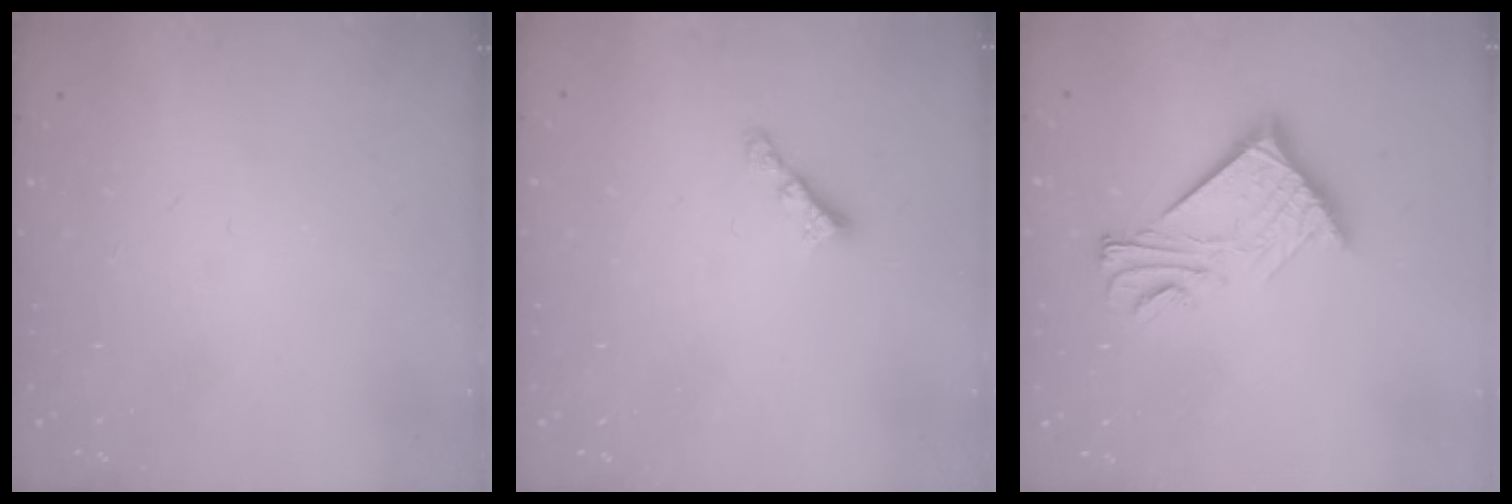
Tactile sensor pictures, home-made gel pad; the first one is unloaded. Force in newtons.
{"total": 3.4, "press": 3.3, "slide": 0.6}
{"total": 12.0, "press": 12.0, "slide": 0.6}